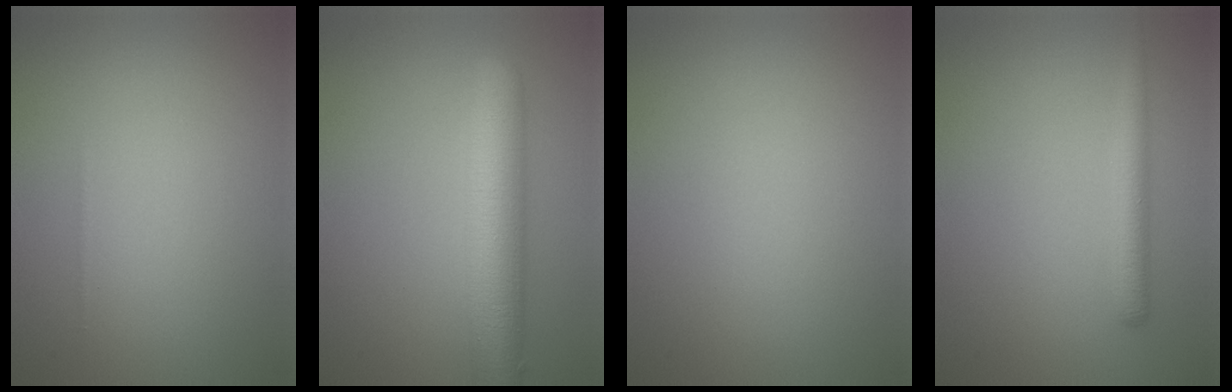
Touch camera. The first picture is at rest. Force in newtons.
{"total": 7.6, "press": 7.6, "slide": 0.4}
{"total": 0.0}
{"total": 2.3, "press": 2.3, "slide": 0.2}